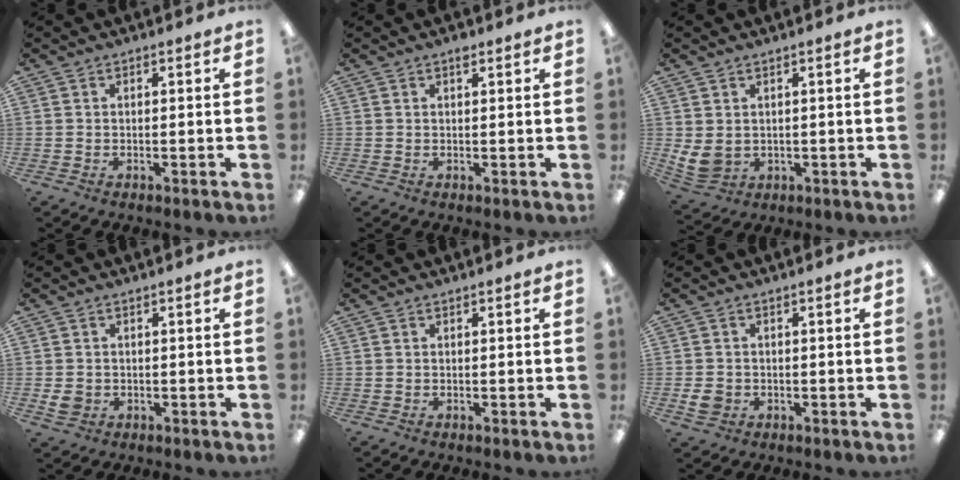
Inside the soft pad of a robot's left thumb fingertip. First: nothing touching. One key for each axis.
{"total": 1.2, "fx": 1.0, "fy": 0.3, "fz": 0.7, "tx": -0.007, "ty": -0.002, "tz": 0.016}
{"total": 4.9, "fx": 1.4, "fy": 3.7, "fz": 2.9, "tx": -0.074, "ty": -0.008, "tz": 0.028}
{"total": 2.8, "fx": -0.1, "fy": 2.4, "fz": 1.4, "tx": -0.016, "ty": 0.002, "tz": -0.001}
{"total": 0.0}
{"total": 3.1, "fx": -0.6, "fy": 2.7, "fz": 1.5, "tx": -0.023, "ty": -0.001, "tz": -0.011}